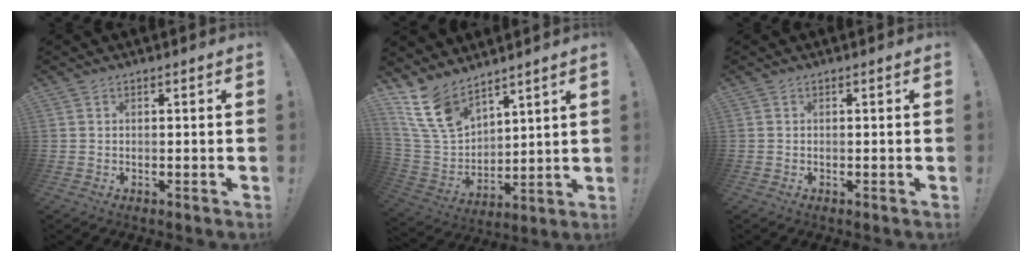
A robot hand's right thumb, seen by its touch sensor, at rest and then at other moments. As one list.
[{"total": 14.0, "force": [10.6, 7.2, 5.8], "torque": [-0.123, -0.073, 0.206]}, {"total": 0.0}]